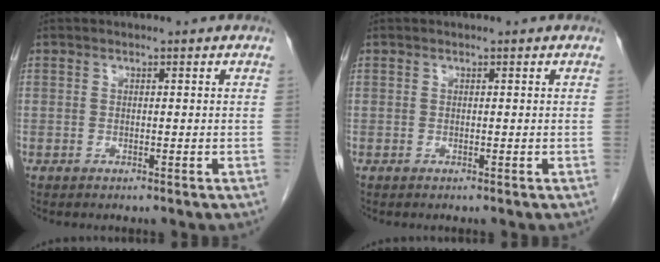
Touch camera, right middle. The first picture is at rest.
{"total": 0.0}